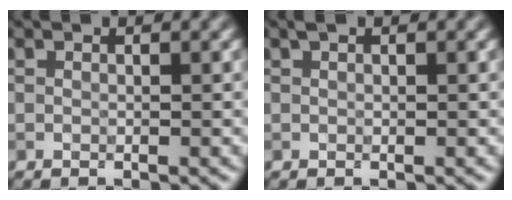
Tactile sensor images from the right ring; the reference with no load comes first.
{"total": 0.7, "force": [0.6, 0.2, 0.4], "torque": [-0.008, -0.003, 0.007]}